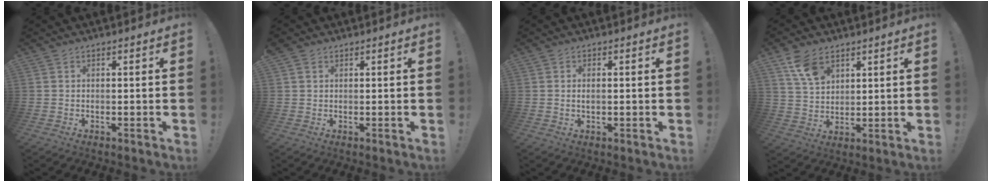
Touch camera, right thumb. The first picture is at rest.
{"total": 1.1, "force": [0.7, 0.6, 0.5], "torque": [-0.002, -0.002, 0.012]}
{"total": 1.3, "force": [0.0, 0.7, 1.1], "torque": [-0.021, 0.003, -0.001]}
{"total": 9.3, "force": [5.6, 5.8, 4.7], "torque": [-0.078, -0.024, 0.109]}